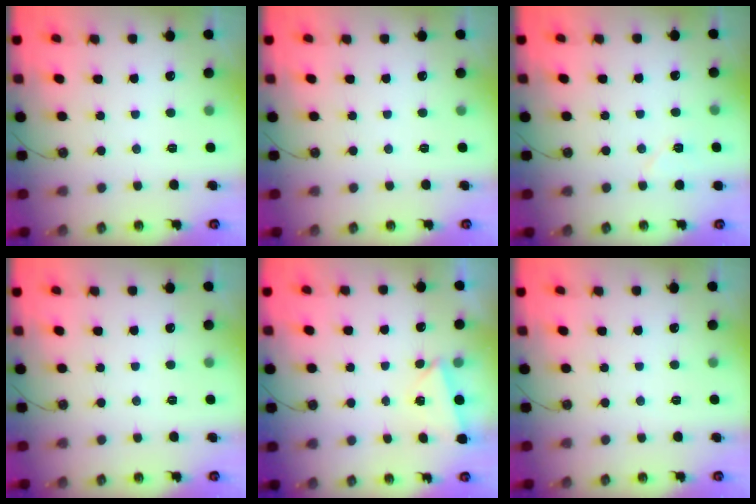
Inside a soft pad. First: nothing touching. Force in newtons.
{"total": 0.0}
{"total": 5.7, "press": 4.1, "slide": 4.0}
{"total": 0.0}
{"total": 1.7, "press": 0.9, "slide": 1.5}
{"total": 0.0}